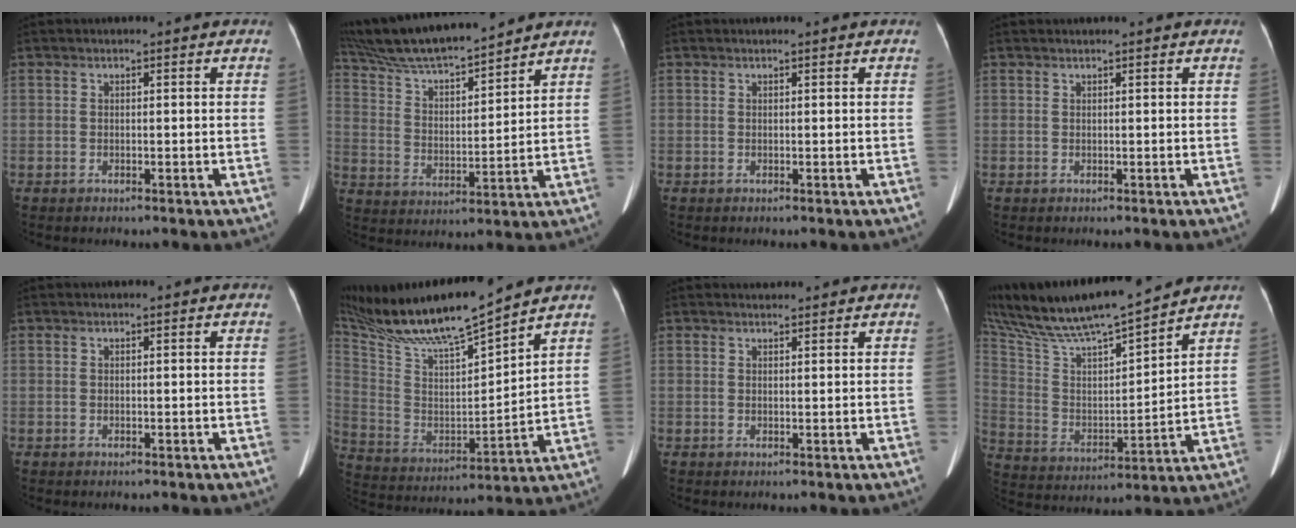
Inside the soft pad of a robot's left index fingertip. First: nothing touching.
{"total": 16.0, "force": [14.5, 1.2, 6.6], "torque": [-0.129, 0.016, 0.262]}
{"total": 0.5, "force": [0.5, 0.0, 0.2], "torque": [-0.003, 0.008, 0.009]}
{"total": 0.6, "force": [0.6, 0.0, 0.2], "torque": [-0.007, 0.012, 0.013]}
{"total": 0.0}
{"total": 19.7, "force": [17.4, 0.3, 9.2], "torque": [-0.183, -0.003, 0.319]}
{"total": 1.5, "force": [1.4, 0.2, 0.0], "torque": [-0.009, 0.012, 0.027]}
{"total": 22.3, "force": [19.5, 1.9, 10.7], "torque": [-0.214, 0.014, 0.342]}